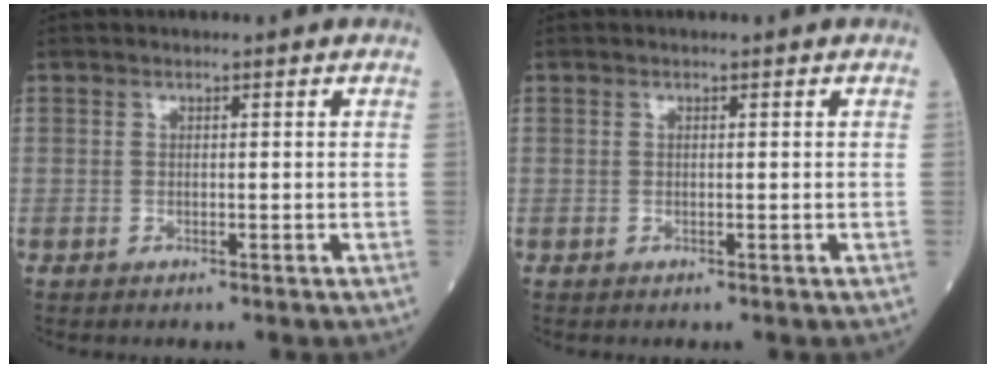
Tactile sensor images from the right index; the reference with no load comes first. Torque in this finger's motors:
{"motor_torque": [0.09, 0.05, -0.05, -0.01]}